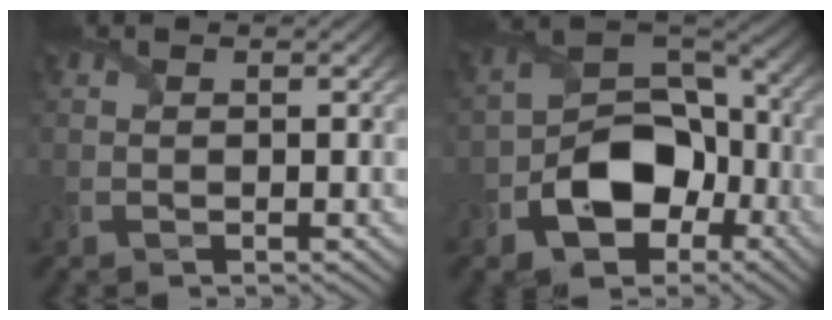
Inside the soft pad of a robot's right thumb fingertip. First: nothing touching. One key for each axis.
{"total": 11.1, "fx": -4.4, "fy": 7.5, "fz": 6.9, "tx": -0.125, "ty": -0.009, "tz": -0.084}